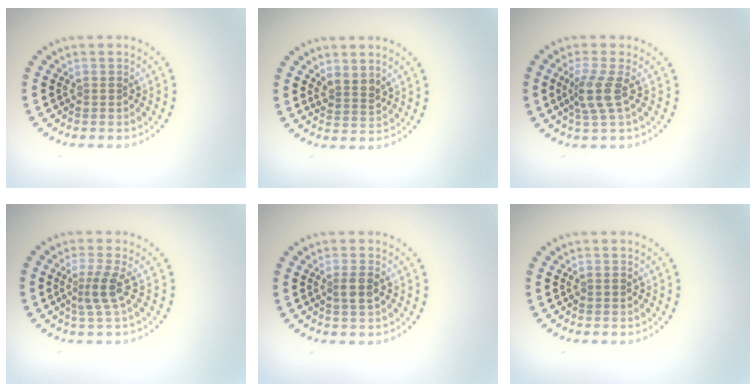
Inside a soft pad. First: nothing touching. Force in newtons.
{"total": 1.8, "press": 1.5, "slide": 1.0}
{"total": 2.7, "press": 2.0, "slide": 1.8}
{"total": 2.5, "press": 1.8, "slide": 1.7}
{"total": 1.9, "press": 1.7, "slide": 0.8}
{"total": 0.8, "press": 0.7, "slide": 0.1}